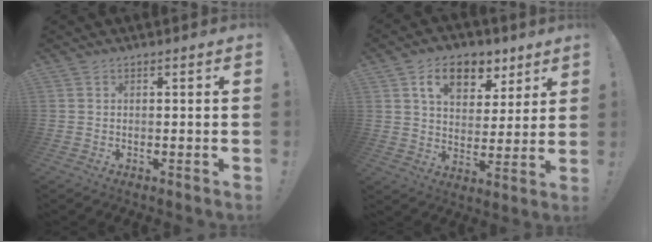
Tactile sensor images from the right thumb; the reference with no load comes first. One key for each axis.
{"total": 12.3, "fx": 6.7, "fy": 8.1, "fz": 6.5, "tx": -0.089, "ty": -0.025, "tz": 0.122}